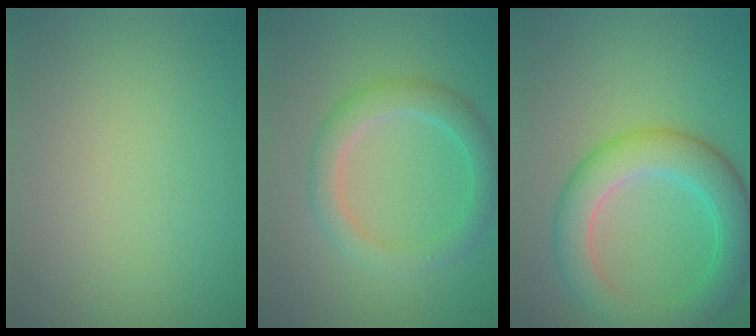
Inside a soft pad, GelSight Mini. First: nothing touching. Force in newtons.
{"total": 3.7, "press": 3.7, "slide": 0.1}
{"total": 6.3, "press": 6.3, "slide": 0.1}